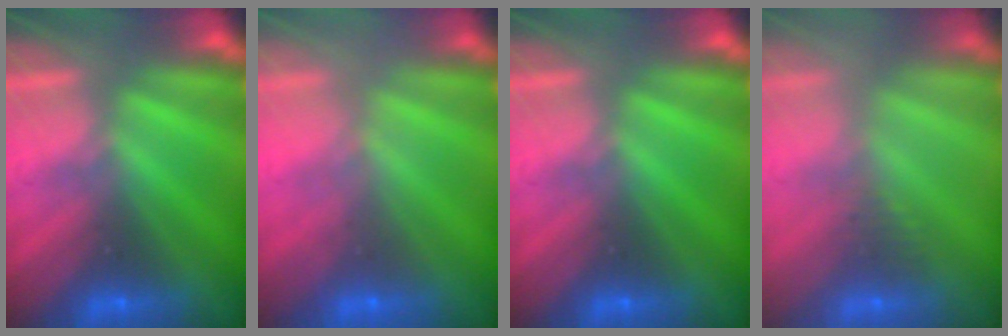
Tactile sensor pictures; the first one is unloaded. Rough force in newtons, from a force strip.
{"total": 1.8}
{"total": 0.0}
{"total": 2.6}